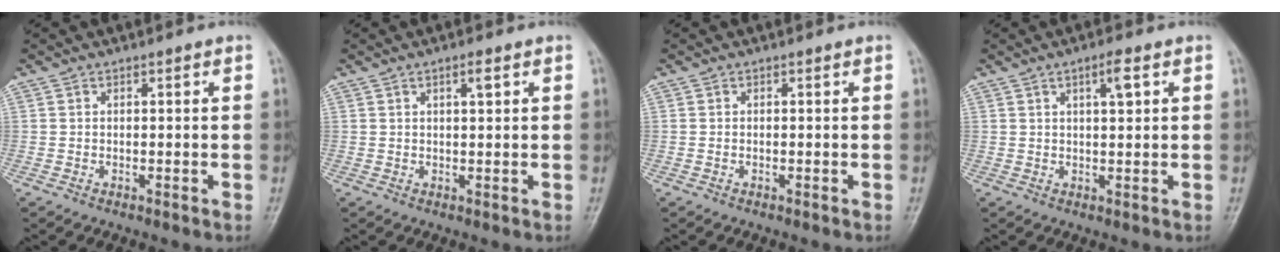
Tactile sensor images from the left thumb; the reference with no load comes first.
{"total": 1.9, "force": [0.9, 0.5, 1.6], "torque": [-0.023, -0.002, 0.015]}
{"total": 0.0}
{"total": 3.3, "force": [1.4, 0.8, 2.9], "torque": [-0.045, -0.001, 0.024]}